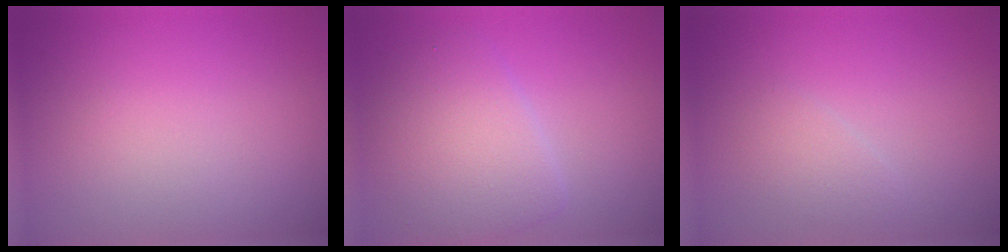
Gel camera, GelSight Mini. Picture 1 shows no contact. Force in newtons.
{"total": 5.0, "press": 5.0, "slide": 0.1}
{"total": 1.3, "press": 1.3, "slide": 0.1}